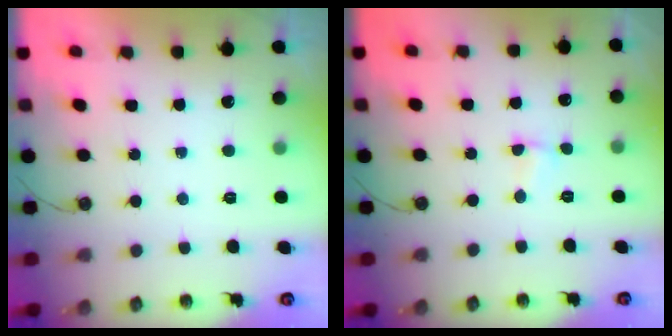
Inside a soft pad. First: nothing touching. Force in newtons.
{"total": 1.3, "press": 1.2, "slide": 0.4}